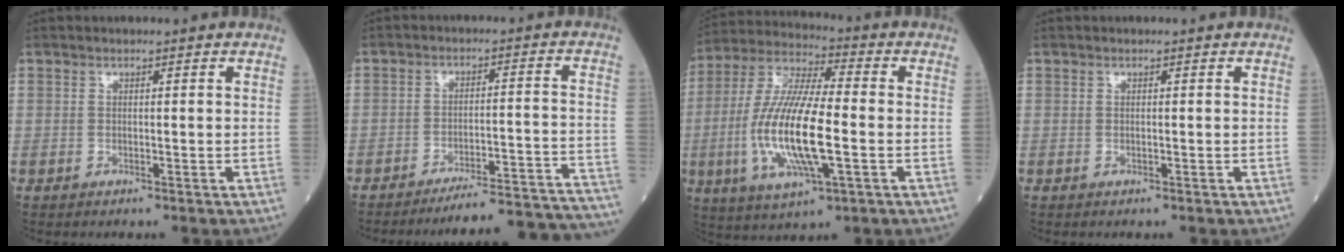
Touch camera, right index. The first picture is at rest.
{"total": 19.7, "force": [-19.2, -1.0, 3.9], "torque": [-0.001, 0.009, -0.244]}
{"total": 16.5, "force": [-3.0, 3.3, 15.8], "torque": [-0.332, -0.009, -0.054]}
{"total": 0.0}